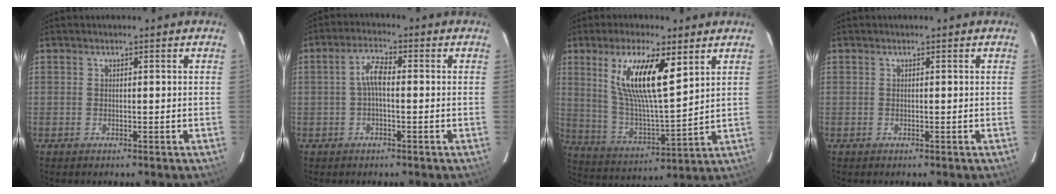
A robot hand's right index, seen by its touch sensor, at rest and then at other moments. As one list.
[{"total": 3.8, "force": [-0.4, 1.3, 3.5], "torque": [-0.073, 0.014, -0.009]}, {"total": 15.3, "force": [6.9, 3.8, 13.1], "torque": [-0.246, -0.001, 0.137]}, {"total": 0.0}]